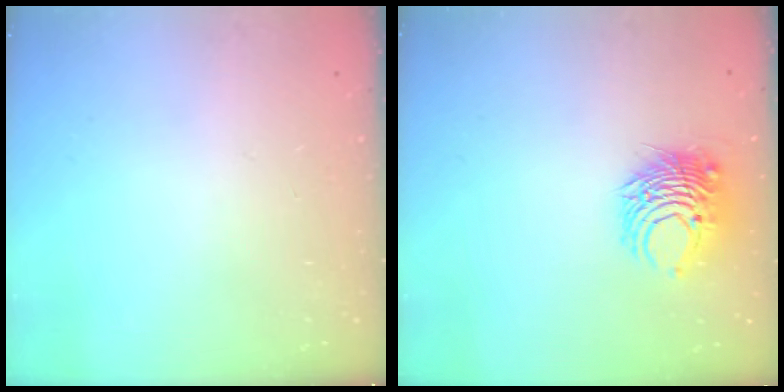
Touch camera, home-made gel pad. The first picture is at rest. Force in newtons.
{"total": 8.0, "press": 8.0, "slide": 0.5}